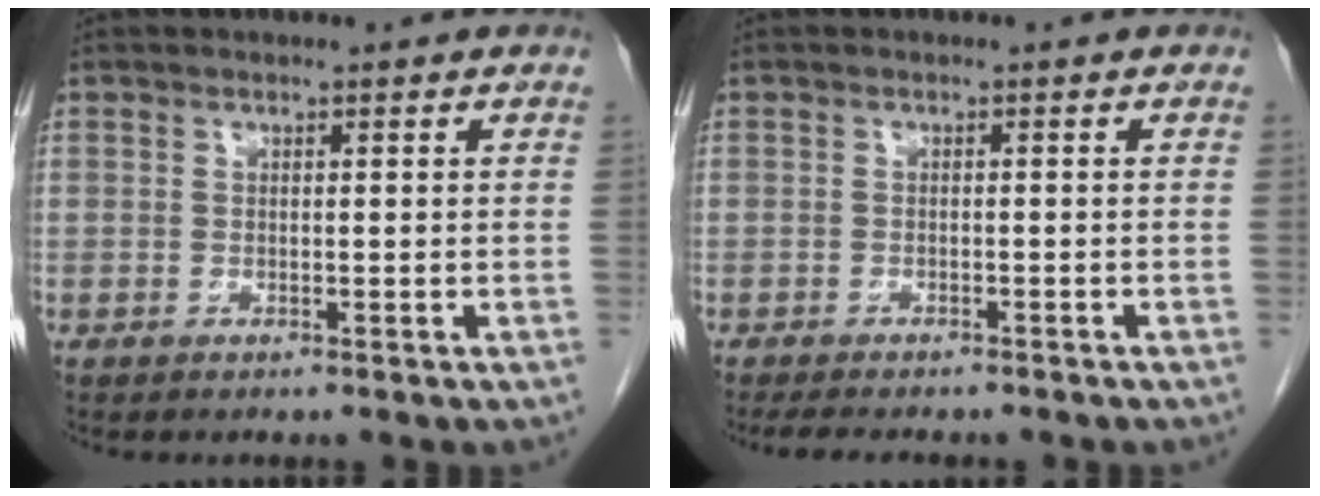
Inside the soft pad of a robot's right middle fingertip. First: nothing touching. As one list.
[{"total": 7.4, "force": [-6.3, 1.9, 3.3], "torque": [-0.043, -0.006, -0.083]}]